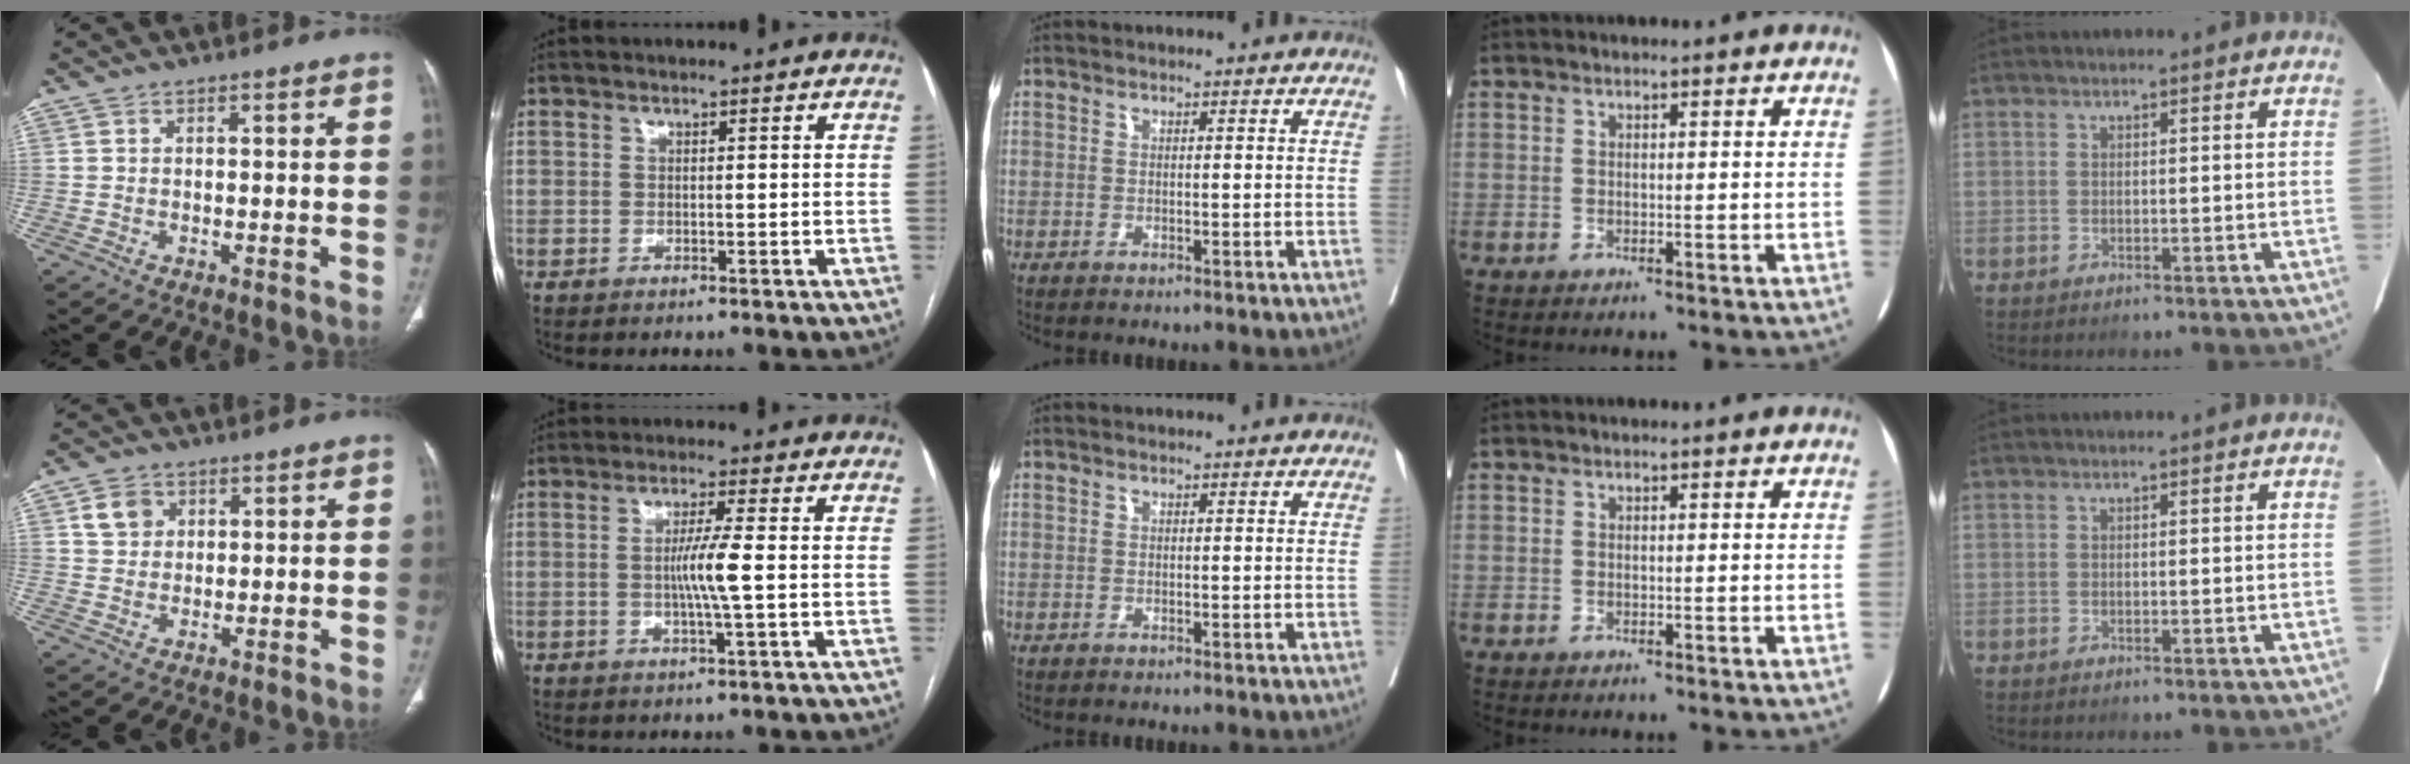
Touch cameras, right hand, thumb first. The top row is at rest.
{"thumb": {"total": 4.5, "force": [1.8, 3.7, 1.9], "torque": [-0.017, -0.004, 0.035]}, "index": {"total": 4.7, "force": [-0.3, -0.7, 4.6], "torque": [-0.088, -0.003, -0.008]}}